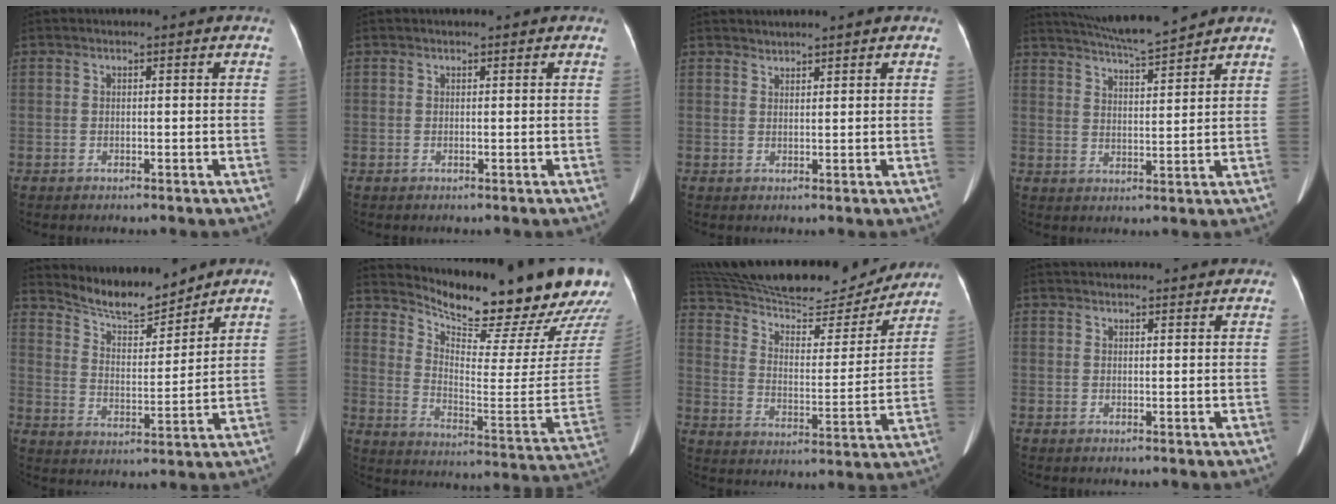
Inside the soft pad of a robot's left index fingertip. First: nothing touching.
{"total": 0.7, "force": [0.6, 0.1, 0.3], "torque": [-0.006, 0.007, 0.007]}
{"total": 1.8, "force": [1.7, 0.1, 0.2], "torque": [-0.005, 0.017, 0.035]}
{"total": 9.8, "force": [9.1, -0.5, 3.6], "torque": [-0.065, 0.005, 0.148]}
{"total": 9.2, "force": [9.0, 0.8, 1.9], "torque": [-0.045, -0.003, 0.164]}
{"total": 25.0, "force": [22.6, 2.5, 10.4], "torque": [-0.170, -0.107, 0.298]}
{"total": 27.3, "force": [24.7, 6.0, 9.9], "torque": [-0.180, -0.016, 0.351]}
{"total": 11.3, "force": [10.7, 1.6, 3.3], "torque": [-0.034, 0.037, 0.128]}